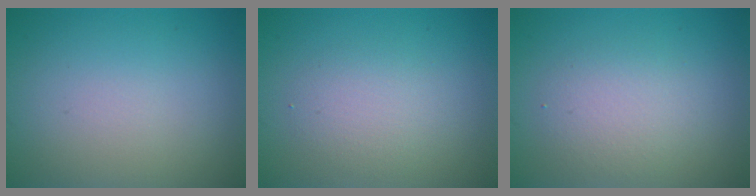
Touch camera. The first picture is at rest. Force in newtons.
{"total": 2.2, "press": 2.2, "slide": 0.2}
{"total": 2.8, "press": 2.8, "slide": 0.1}